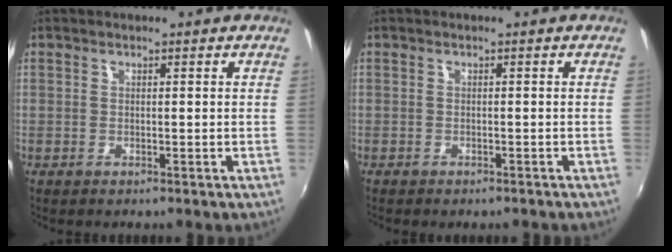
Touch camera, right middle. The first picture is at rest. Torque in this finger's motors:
{"motor_torque": [1.01, -1.12, 0.23, 0.09]}